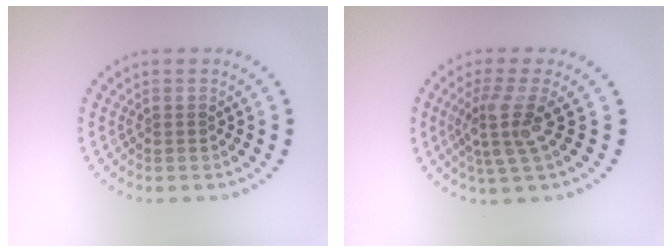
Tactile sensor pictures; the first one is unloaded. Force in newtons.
{"total": 3.5, "press": 2.5, "slide": 2.5}